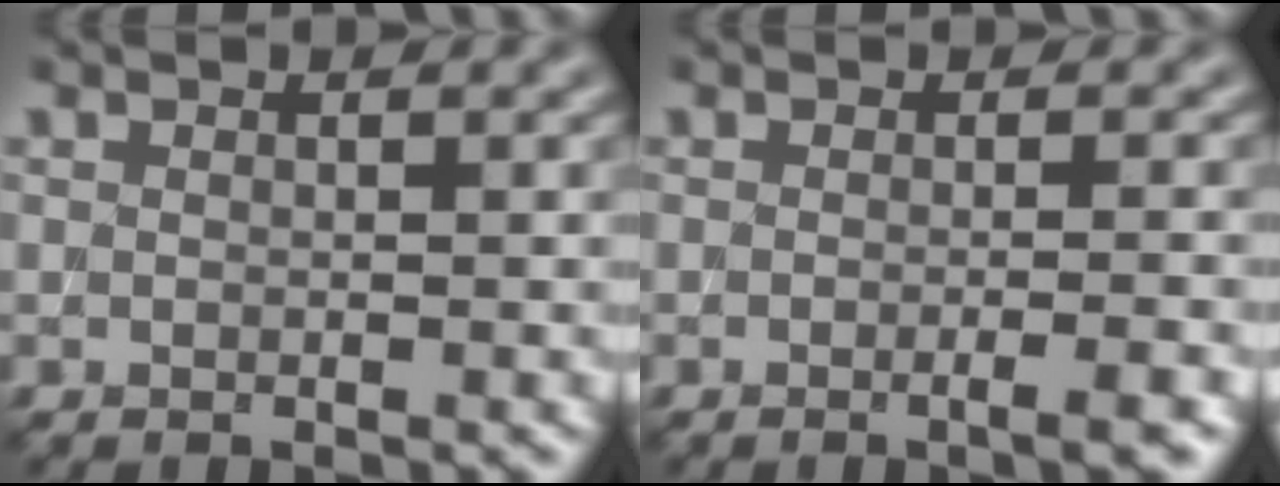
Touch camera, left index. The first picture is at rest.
{"total": 3.1, "force": [-0.9, 1.0, 2.8], "torque": [-0.014, 0.004, -0.017]}